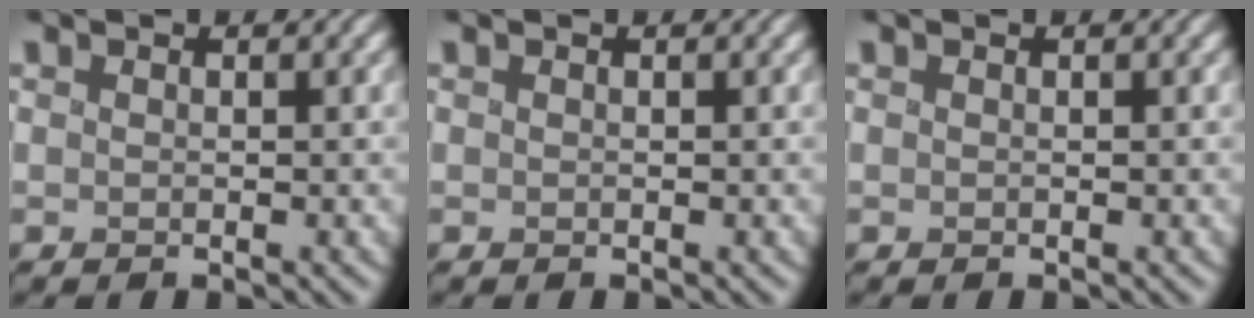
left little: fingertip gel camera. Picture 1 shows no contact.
{"total": 0.0}
{"total": 0.0}